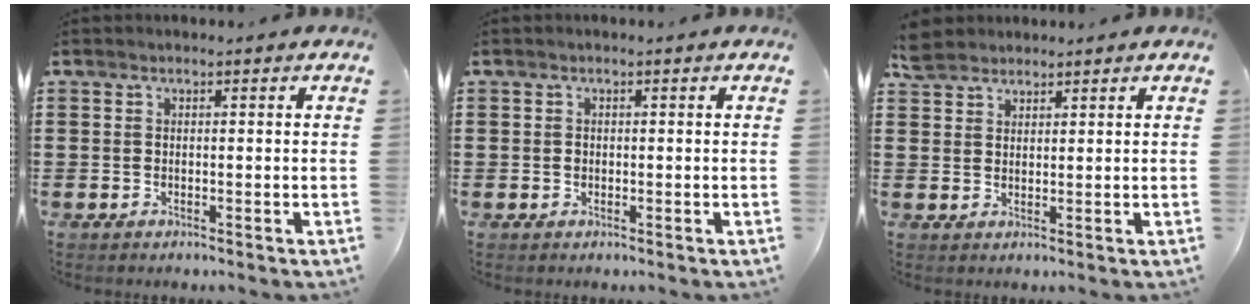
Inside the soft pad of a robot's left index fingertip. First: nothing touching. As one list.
[{"total": 0.6, "force": [0.0, 0.5, 0.3], "torque": [-0.008, 0.002, 0.000]}, {"total": 3.3, "force": [2.9, 1.4, 0.4], "torque": [-0.018, 0.003, 0.058]}]